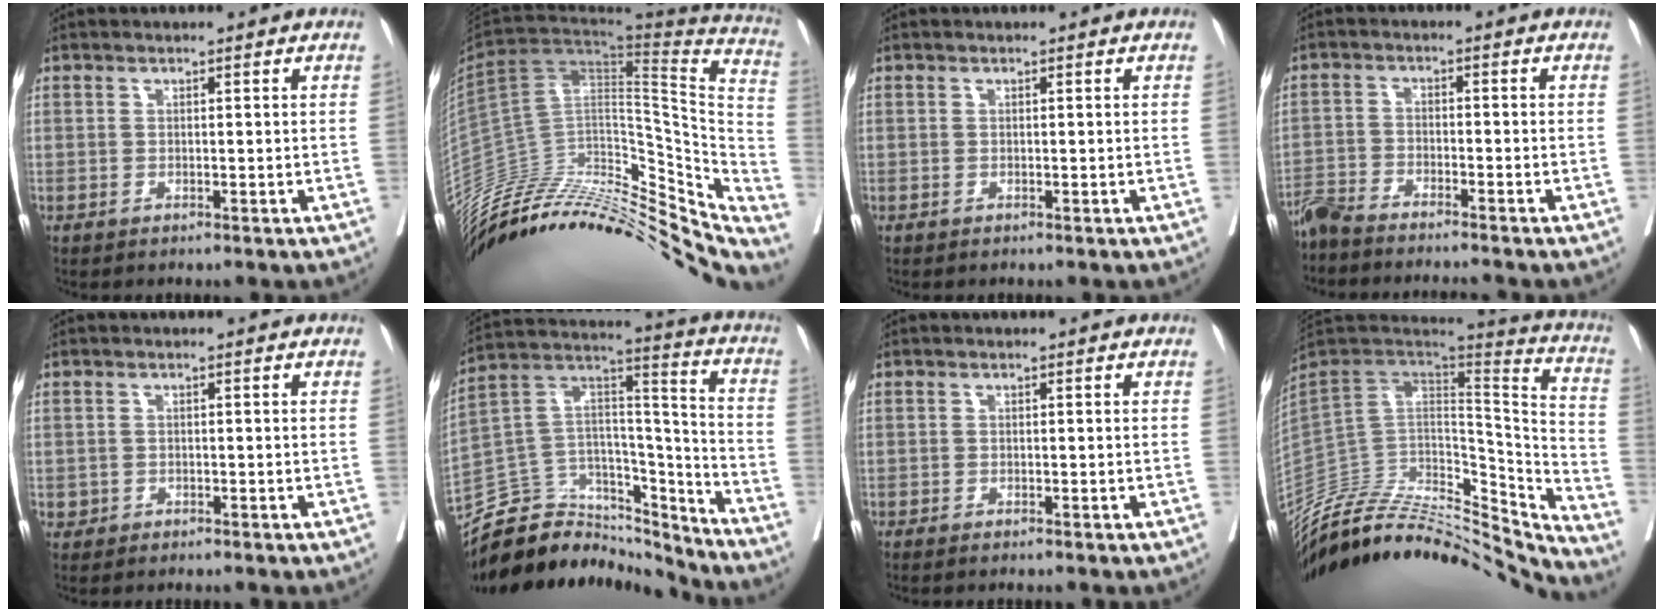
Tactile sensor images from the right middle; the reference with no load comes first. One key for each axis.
{"total": 38.7, "fx": -31.2, "fy": 14.7, "fz": 17.4, "tx": -0.236, "ty": -0.002, "tz": -0.436}
{"total": 0.0}
{"total": 7.5, "fx": -7.0, "fy": 0.0, "fz": 2.6, "tx": -0.034, "ty": -0.012, "tz": -0.119}
{"total": 0.9, "fx": -0.7, "fy": 0.6, "fz": 0.2, "tx": -0.006, "ty": 0.003, "tz": -0.011}
{"total": 20.9, "fx": -19.3, "fy": 7.2, "fz": 3.6, "tx": -0.074, "ty": 0.074, "tz": -0.316}
{"total": 2.8, "fx": -2.5, "fy": 0.1, "fz": 1.4, "tx": -0.018, "ty": -0.003, "tz": -0.032}
{"total": 36.4, "fx": -33.2, "fy": 8.3, "fz": 12.4, "tx": -0.169, "ty": -0.023, "tz": -0.487}